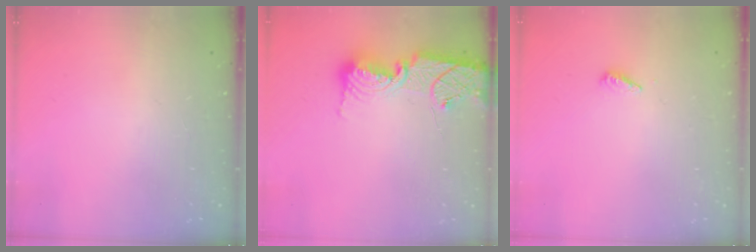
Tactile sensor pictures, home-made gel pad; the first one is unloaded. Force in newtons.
{"total": 14.0, "press": 14.0, "slide": 1.1}
{"total": 2.9, "press": 2.9, "slide": 0.3}